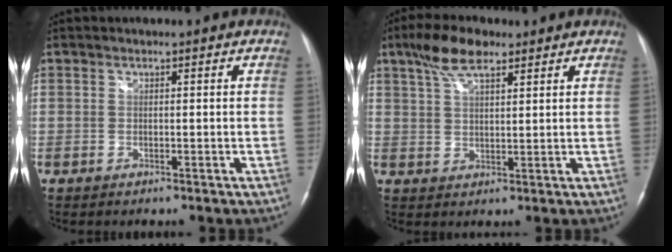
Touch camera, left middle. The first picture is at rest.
{"total": 7.1, "force": [4.7, 2.4, 4.8], "torque": [-0.099, 0.018, 0.089]}